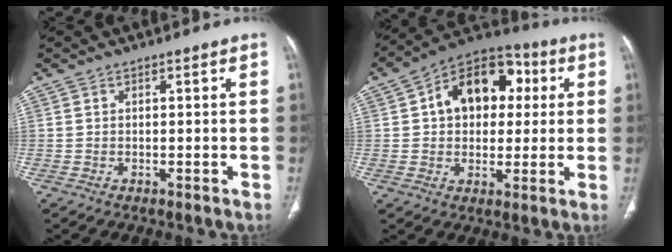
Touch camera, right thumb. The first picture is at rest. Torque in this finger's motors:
{"motor_torque": [-1.05, 1.26, -0.04, 0.16, 0.12]}